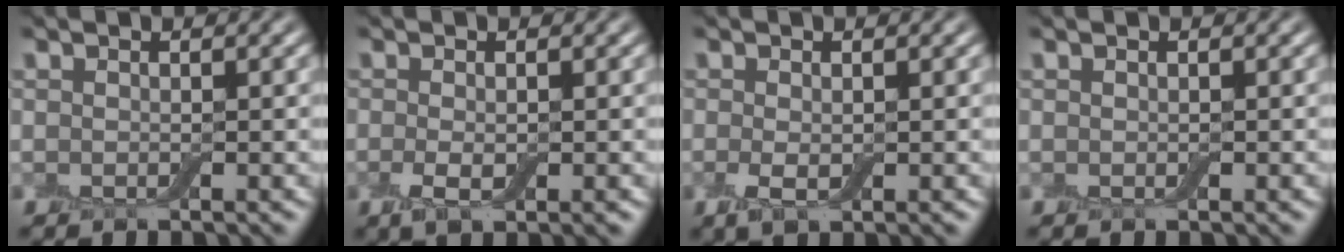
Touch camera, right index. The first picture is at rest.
{"total": 2.4, "force": [-0.7, 1.1, 2.0], "torque": [-0.043, -0.011, -0.013]}
{"total": 2.1, "force": [-0.4, 1.0, 1.8], "torque": [-0.041, -0.009, -0.007]}
{"total": 0.0}